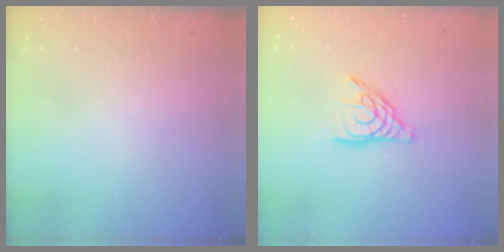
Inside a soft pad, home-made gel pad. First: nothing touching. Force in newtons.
{"total": 10.4, "press": 10.4, "slide": 1.2}